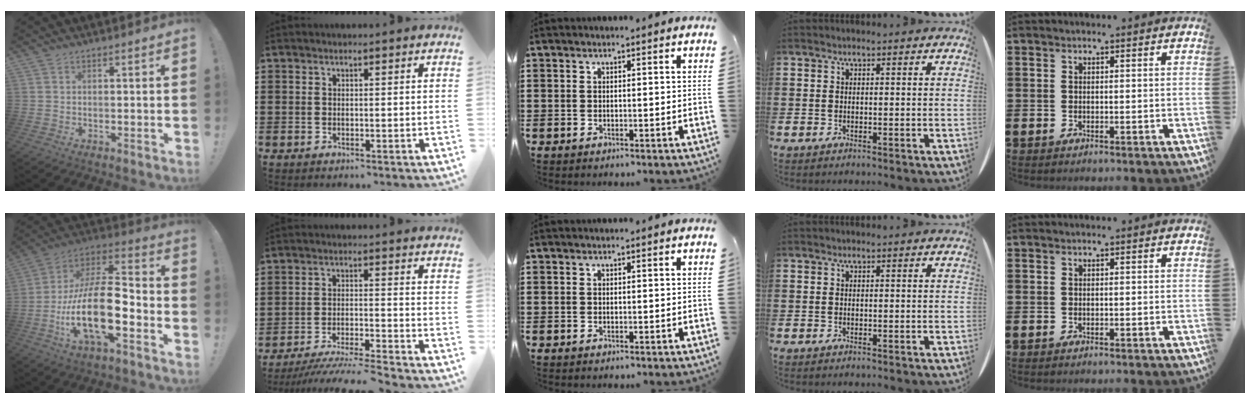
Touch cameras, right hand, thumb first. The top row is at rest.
{"thumb": {"total": 22.1, "force": [-6.7, 8.3, 19.3], "torque": [-0.387, 0.025, -0.112]}, "index": {"total": 5.4, "force": [-5.1, -0.6, 1.7], "torque": [-0.036, -0.018, -0.101]}}